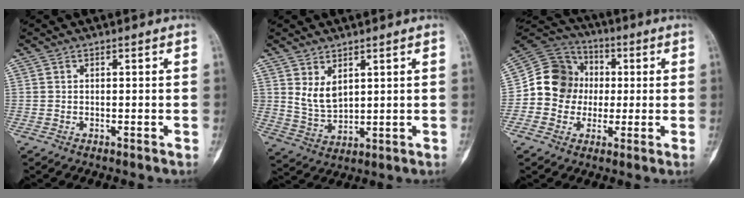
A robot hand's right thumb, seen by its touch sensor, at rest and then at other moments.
{"total": 5.8, "force": [2.7, 3.4, 3.9], "torque": [-0.063, -0.025, 0.066]}
{"total": 12.6, "force": [-0.2, 11.7, 4.8], "torque": [-0.053, 0.027, -0.011]}